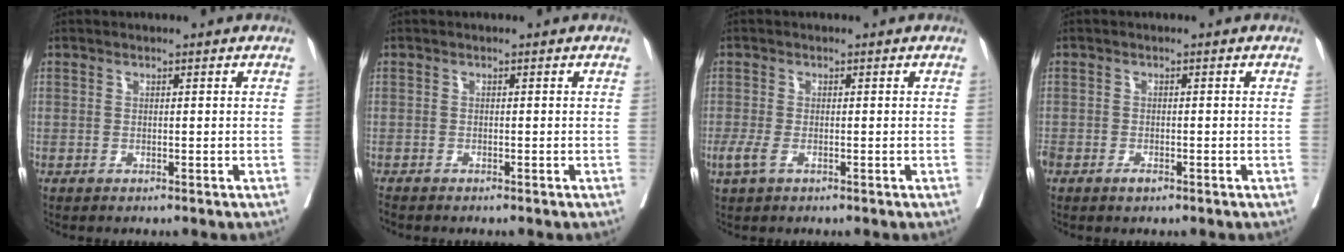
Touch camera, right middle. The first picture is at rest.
{"total": 1.1, "force": [-1.1, 0.1, 0.2], "torque": [-0.007, -0.004, -0.019]}
{"total": 2.2, "force": [-1.0, 1.0, 1.8], "torque": [-0.052, -0.006, -0.019]}
{"total": 2.0, "force": [-1.2, 1.0, 1.2], "torque": [-0.022, 0.000, -0.017]}